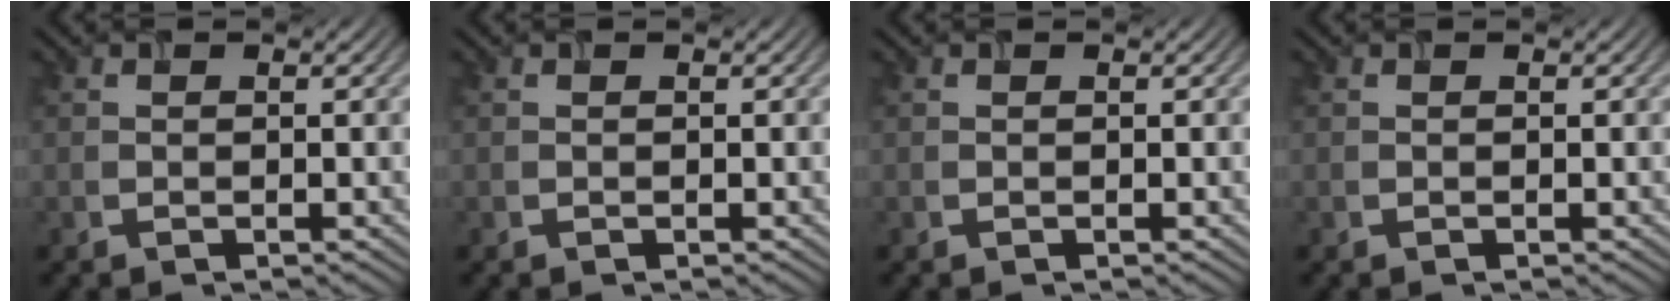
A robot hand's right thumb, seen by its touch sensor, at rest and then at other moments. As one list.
[{"total": 0.0}, {"total": 0.0}, {"total": 0.0}]